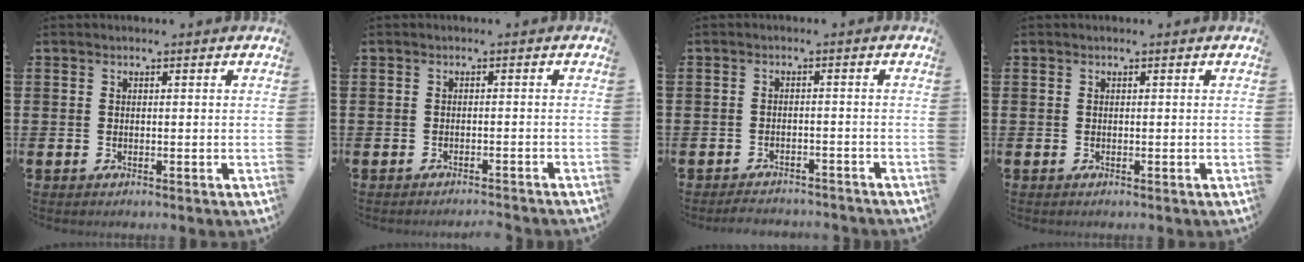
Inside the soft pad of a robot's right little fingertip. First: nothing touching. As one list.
[{"total": 1.1, "force": [-1.1, -0.2, 0.0], "torque": [-0.001, 0.002, -0.022]}, {"total": 1.9, "force": [-1.9, 0.1, 0.0], "torque": [-0.006, 0.003, -0.042]}, {"total": 0.0}]